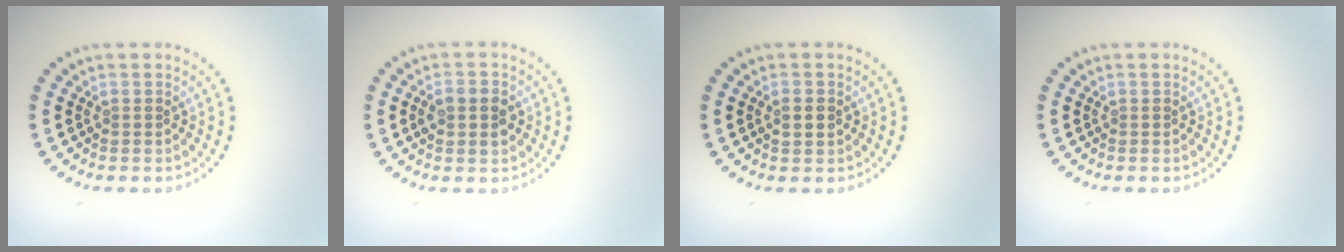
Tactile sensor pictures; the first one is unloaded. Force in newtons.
{"total": 2.6, "press": 2.6, "slide": 0.2}
{"total": 1.0, "press": 1.0, "slide": 0.0}
{"total": 0.0}